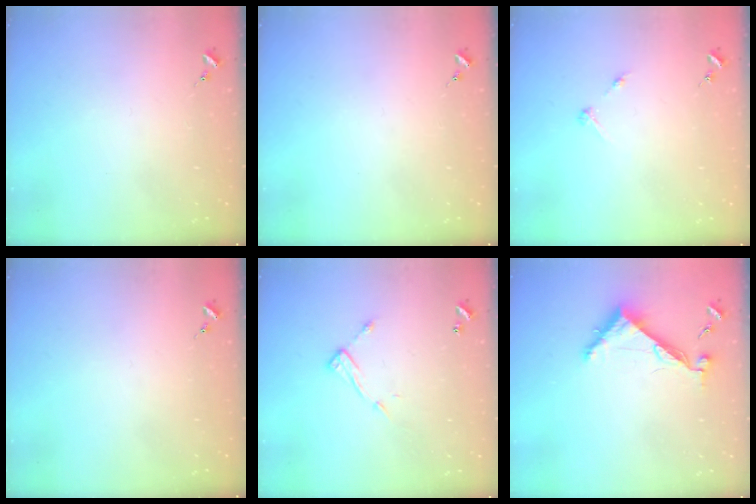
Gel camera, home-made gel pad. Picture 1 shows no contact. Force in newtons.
{"total": 0.0}
{"total": 2.8, "press": 2.8, "slide": 0.3}
{"total": 0.0}
{"total": 8.6, "press": 8.6, "slide": 0.4}
{"total": 7.3, "press": 7.3, "slide": 0.6}